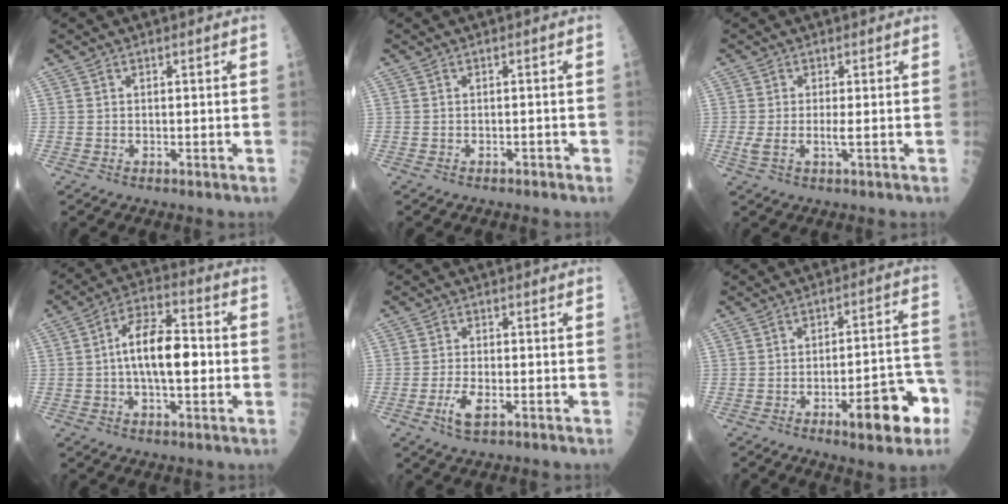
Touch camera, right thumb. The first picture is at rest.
{"total": 1.0, "force": [-0.8, 0.5, 0.4], "torque": [-0.007, 0.004, -0.011]}
{"total": 2.9, "force": [-0.2, 0.5, 2.8], "torque": [-0.072, -0.002, -0.004]}
{"total": 12.3, "force": [-0.4, 5.6, 11.0], "torque": [-0.180, 0.026, -0.013]}
{"total": 4.4, "force": [-1.8, 1.7, 3.6], "torque": [-0.073, 0.002, -0.032]}
{"total": 13.1, "force": [-5.8, 3.9, 11.1], "torque": [-0.135, 0.044, -0.076]}